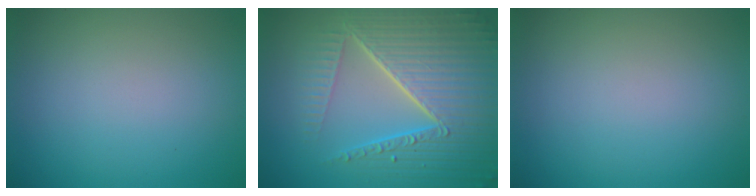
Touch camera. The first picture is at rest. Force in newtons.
{"total": 8.7, "press": 6.0, "slide": 6.3}
{"total": 0.0}